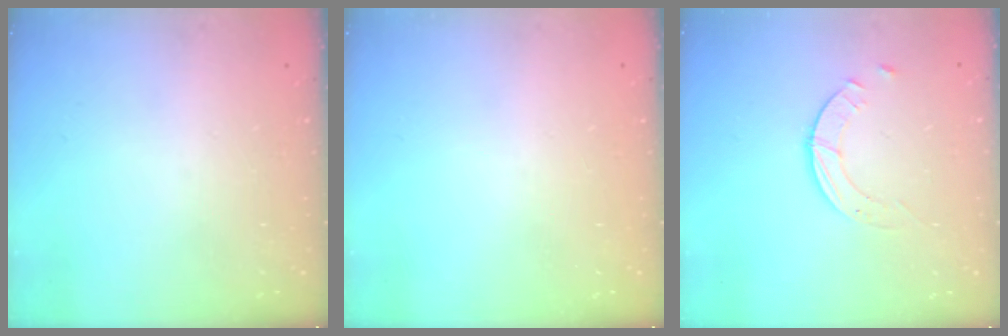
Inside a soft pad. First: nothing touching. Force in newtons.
{"total": 0.0}
{"total": 2.3, "press": 2.3, "slide": 0.3}